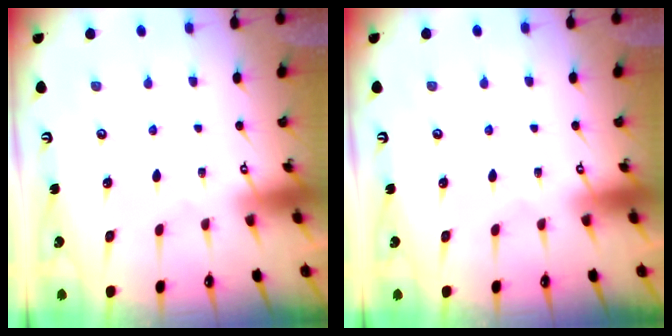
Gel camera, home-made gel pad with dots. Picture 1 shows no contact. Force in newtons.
{"total": 0.0}